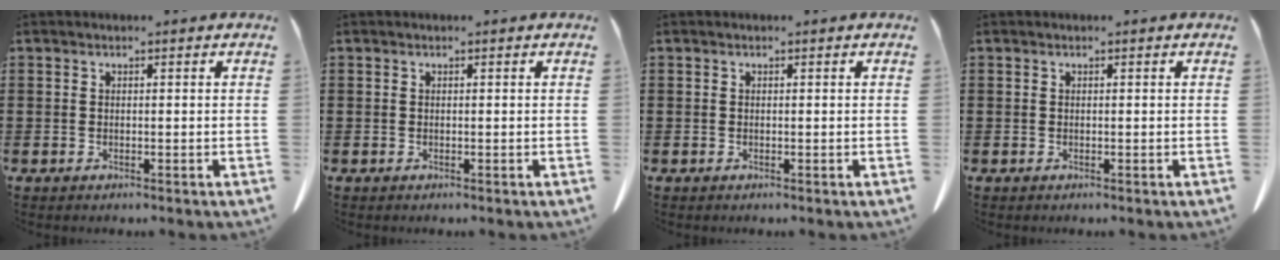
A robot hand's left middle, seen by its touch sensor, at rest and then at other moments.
{"total": 0.0}
{"total": 0.0}
{"total": 0.0}